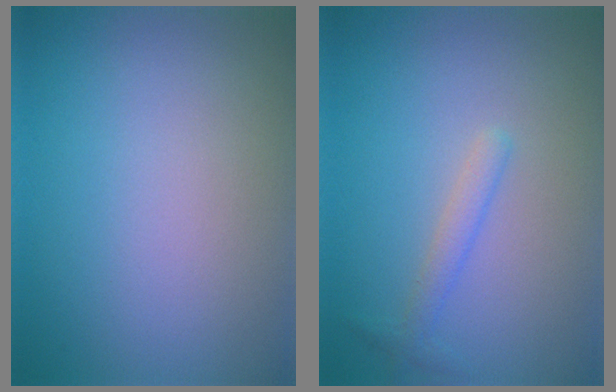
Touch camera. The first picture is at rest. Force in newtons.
{"total": 1.5, "press": 1.5, "slide": 0.1}